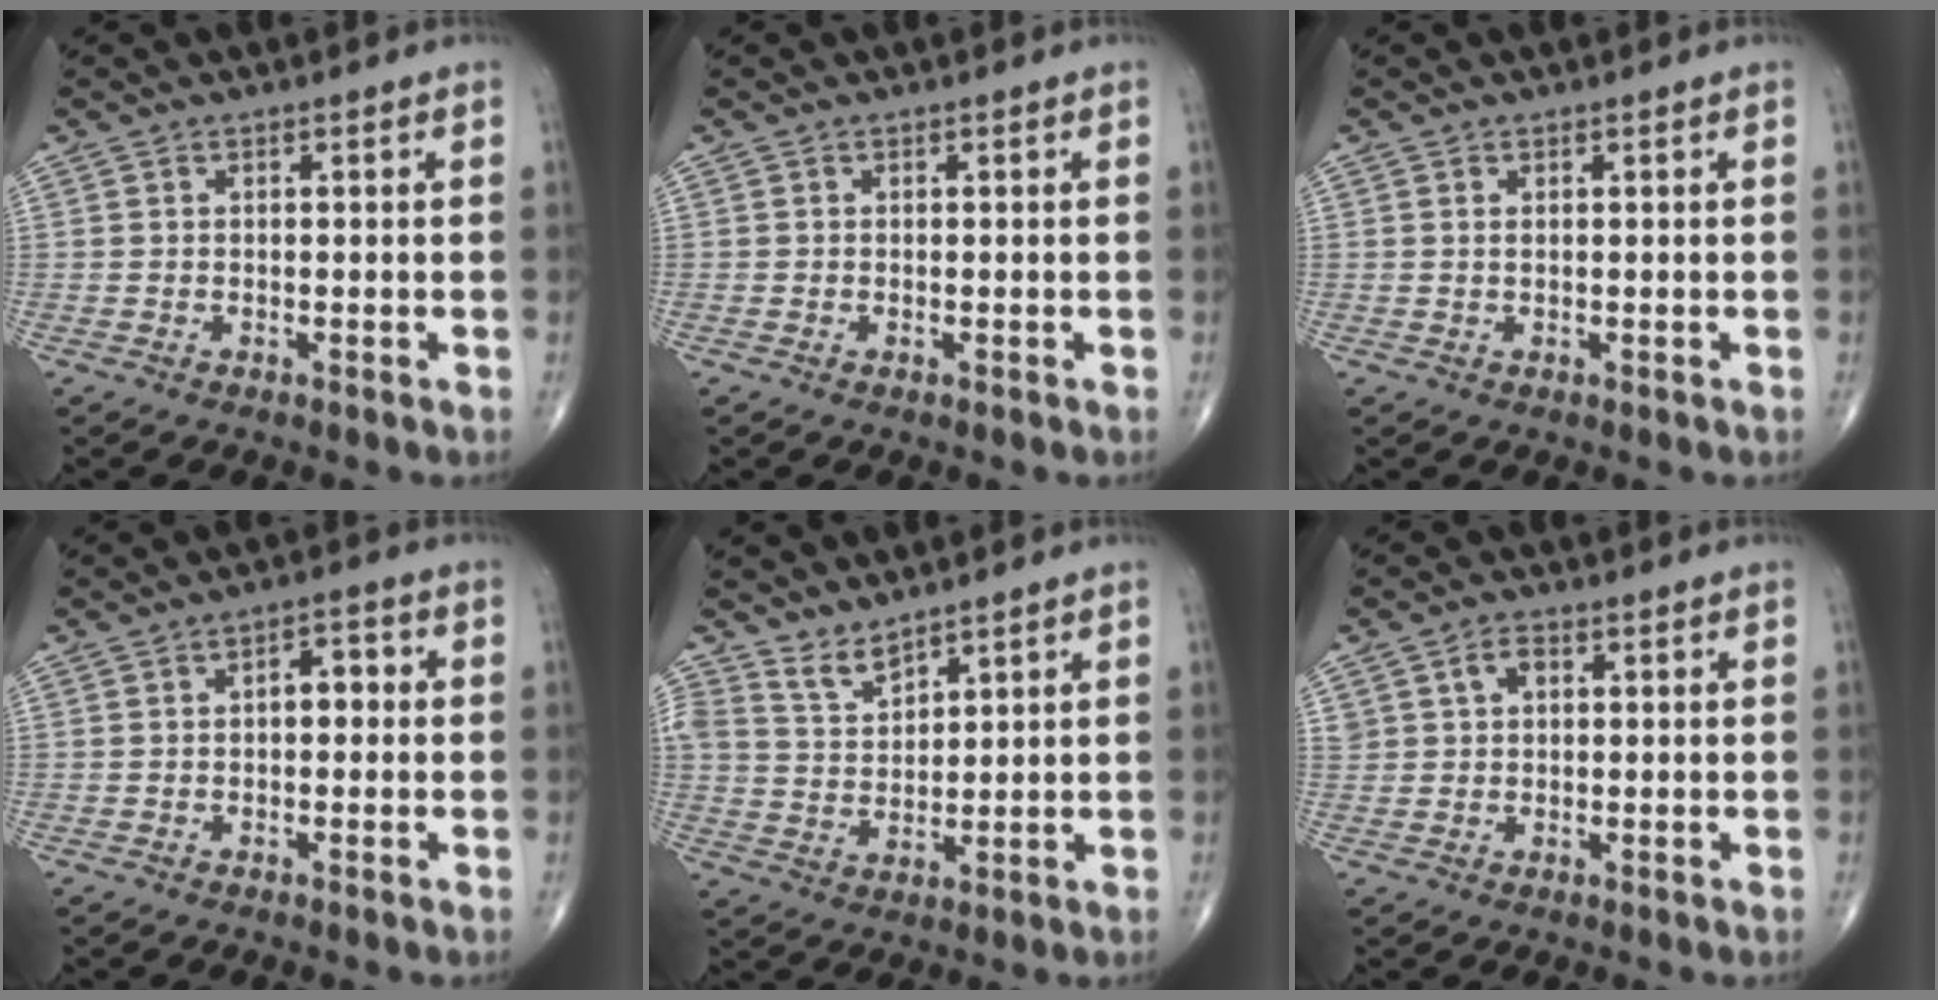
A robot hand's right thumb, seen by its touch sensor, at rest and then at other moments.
{"total": 0.0}
{"total": 0.5, "force": [0.3, 0.2, 0.4], "torque": [-0.011, 0.001, 0.006]}
{"total": 4.2, "force": [0.2, 2.4, 3.4], "torque": [-0.035, 0.016, -0.004]}
{"total": 4.3, "force": [3.9, 1.5, 1.1], "torque": [-0.011, -0.035, 0.086]}
{"total": 3.4, "force": [1.1, 2.4, 2.1], "torque": [-0.027, 0.003, 0.022]}